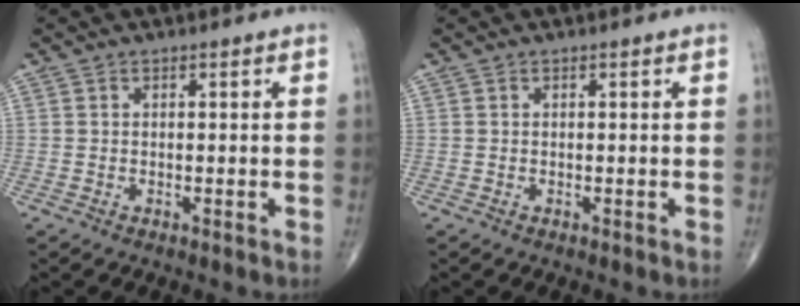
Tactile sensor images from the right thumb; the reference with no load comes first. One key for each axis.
{"total": 0.0}